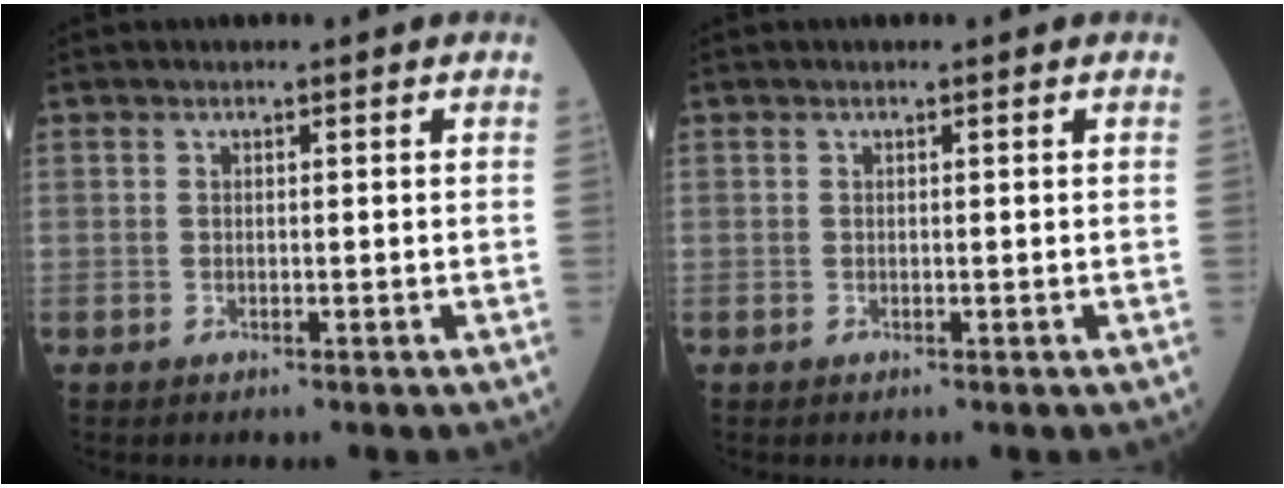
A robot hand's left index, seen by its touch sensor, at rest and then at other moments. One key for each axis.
{"total": 0.0}